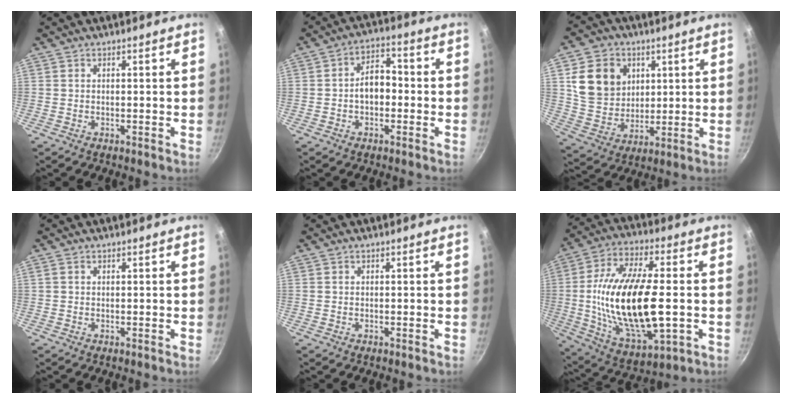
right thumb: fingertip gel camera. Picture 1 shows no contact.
{"total": 6.7, "force": [-0.9, 4.3, 5.0], "torque": [-0.047, 0.026, -0.021]}
{"total": 13.9, "force": [4.1, 11.5, 6.7], "torque": [-0.094, -0.013, 0.080]}
{"total": 0.8, "force": [0.3, 0.6, 0.4], "torque": [-0.008, 0.004, 0.005]}
{"total": 0.0}
{"total": 24.8, "force": [-1.7, 11.0, 22.2], "torque": [-0.414, 0.009, -0.024]}